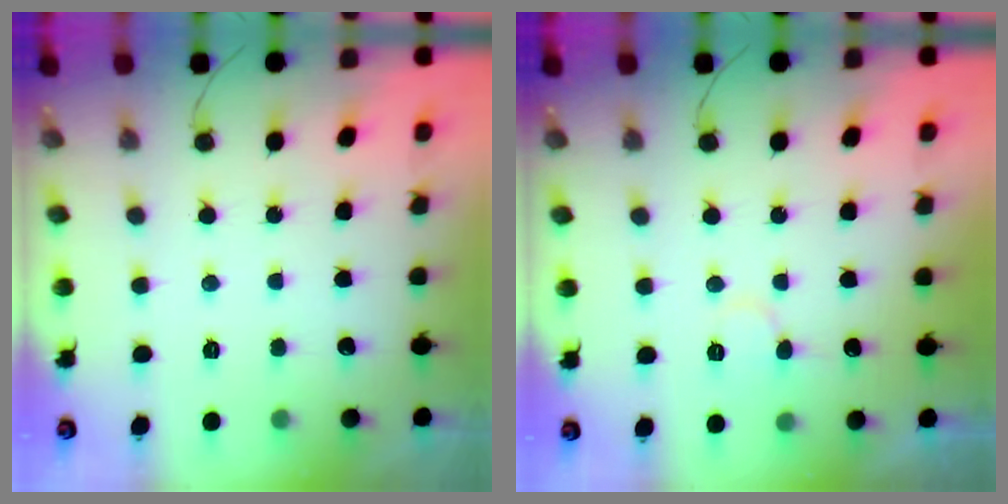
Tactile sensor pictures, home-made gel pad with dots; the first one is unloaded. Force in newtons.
{"total": 6.0, "press": 6.0, "slide": 0.5}